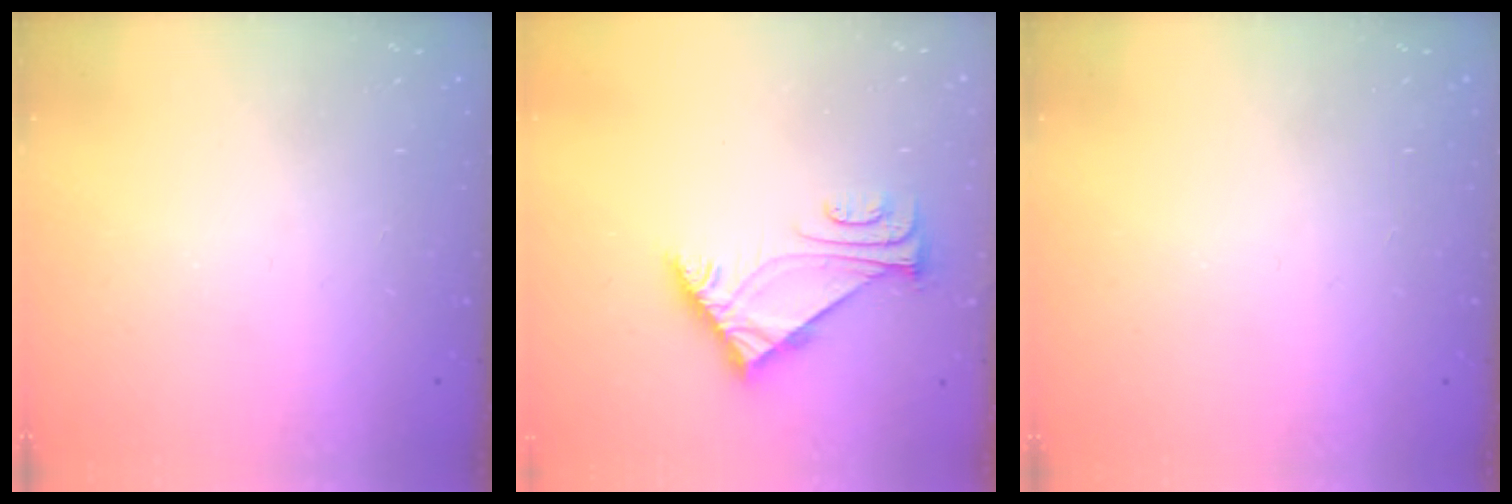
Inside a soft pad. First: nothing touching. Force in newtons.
{"total": 5.7, "press": 5.7, "slide": 1.0}
{"total": 0.0}